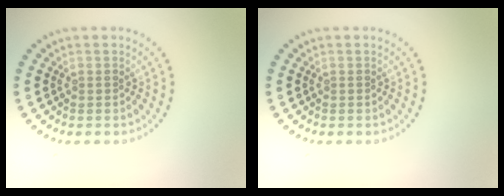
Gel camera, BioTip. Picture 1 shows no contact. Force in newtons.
{"total": 0.0}